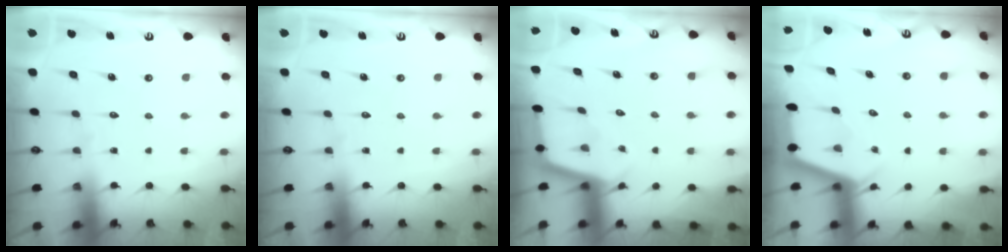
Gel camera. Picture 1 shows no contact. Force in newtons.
{"total": 0.0}
{"total": 2.2, "press": 2.2, "slide": 0.2}
{"total": 2.3, "press": 2.3, "slide": 0.2}